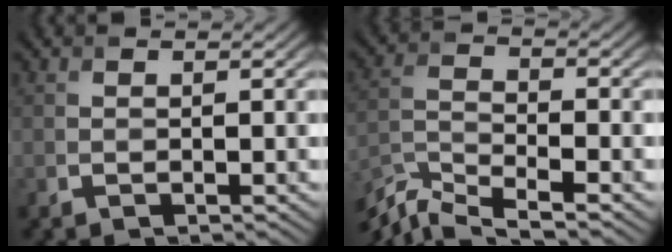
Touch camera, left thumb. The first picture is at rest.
{"total": 7.2, "force": [-6.2, 1.4, 3.4], "torque": [-0.081, -0.015, -0.129]}